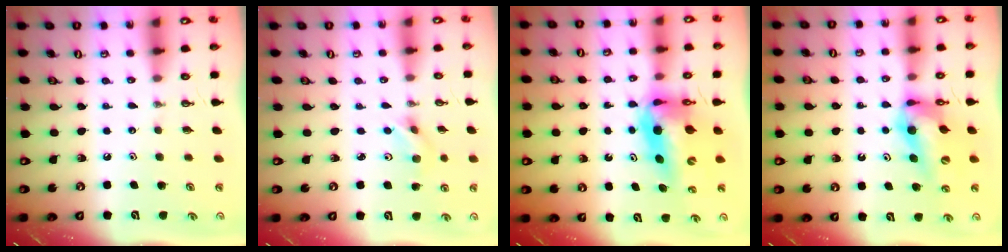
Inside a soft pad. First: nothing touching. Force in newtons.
{"total": 3.3, "press": 3.2, "slide": 1.1}
{"total": 11.2, "press": 10.9, "slide": 2.6}
{"total": 11.6, "press": 11.6, "slide": 1.0}